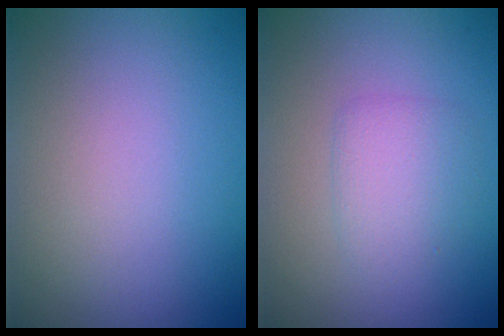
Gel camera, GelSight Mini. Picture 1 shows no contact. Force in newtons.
{"total": 2.0, "press": 2.0, "slide": 0.2}